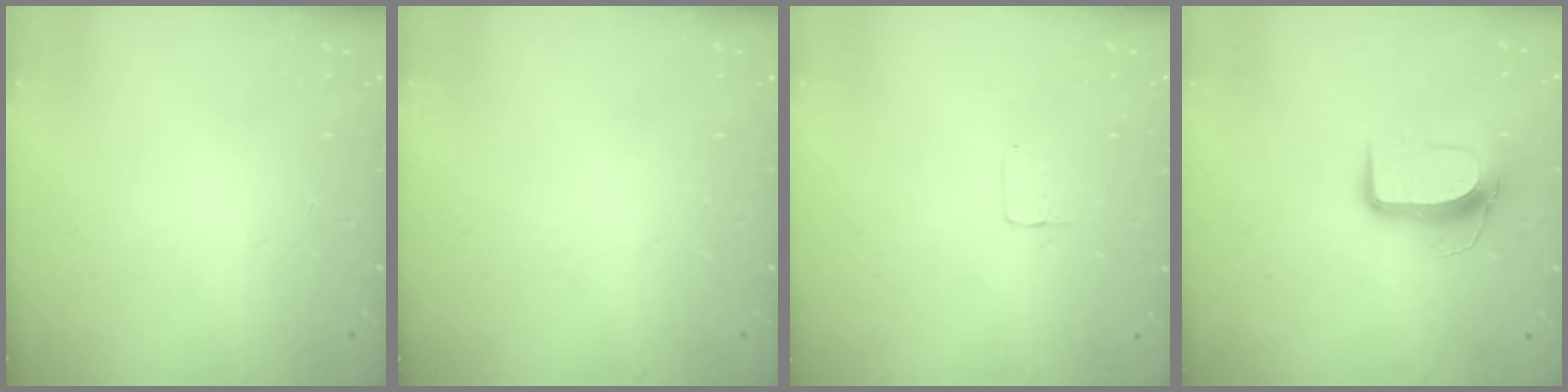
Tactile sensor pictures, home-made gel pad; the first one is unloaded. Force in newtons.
{"total": 0.0}
{"total": 3.1, "press": 3.1, "slide": 0.2}
{"total": 10.1, "press": 10.1, "slide": 0.2}